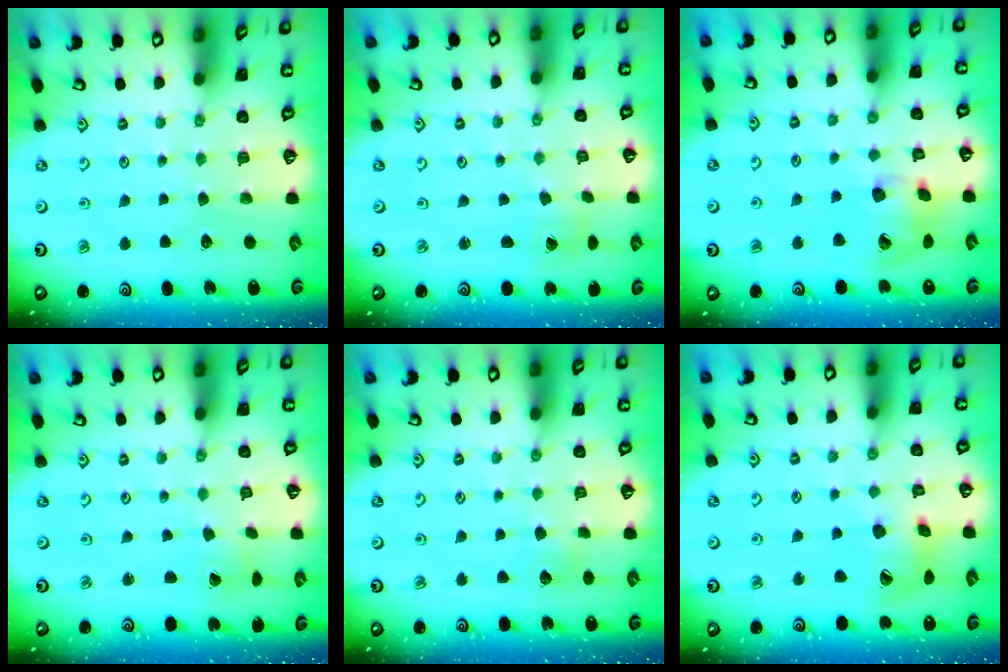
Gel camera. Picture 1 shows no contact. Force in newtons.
{"total": 2.1, "press": 2.1, "slide": 0.1}
{"total": 15.6, "press": 15.4, "slide": 2.4}
{"total": 2.2, "press": 2.2, "slide": 0.2}
{"total": 3.3, "press": 3.3, "slide": 0.5}
{"total": 13.1, "press": 13.0, "slide": 1.8}